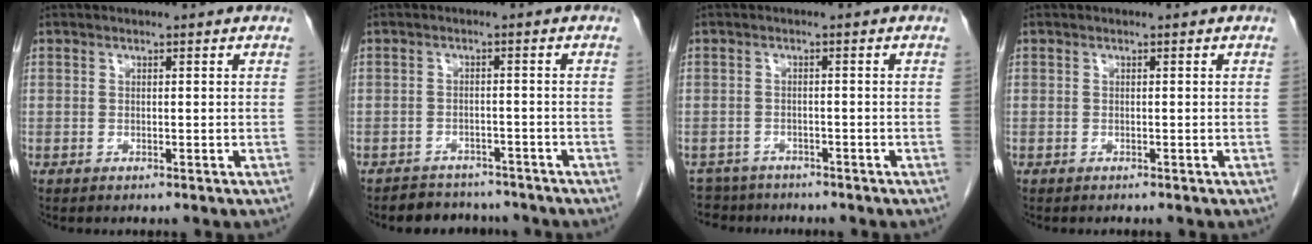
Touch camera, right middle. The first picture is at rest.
{"total": 5.9, "force": [-5.3, 2.5, 0.3], "torque": [0.003, 0.008, -0.069]}
{"total": 4.9, "force": [-4.3, 2.3, -0.5], "torque": [0.012, 0.001, -0.071]}
{"total": 0.0}